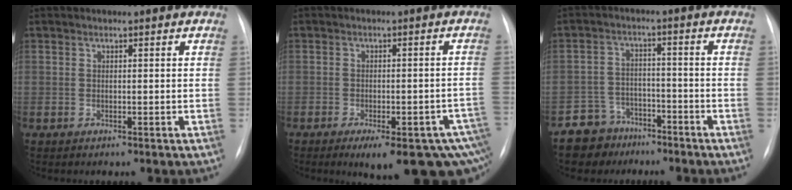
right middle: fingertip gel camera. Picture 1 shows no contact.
{"total": 14.9, "force": [-9.3, 5.0, 10.4], "torque": [-0.073, 0.014, -0.111]}
{"total": 6.3, "force": [-4.5, 4.4, -0.3], "torque": [0.014, 0.009, -0.077]}